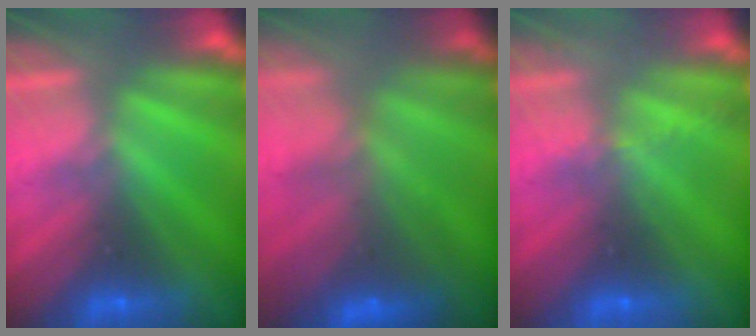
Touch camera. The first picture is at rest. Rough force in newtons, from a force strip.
{"total": 10.0}
{"total": 2.1}